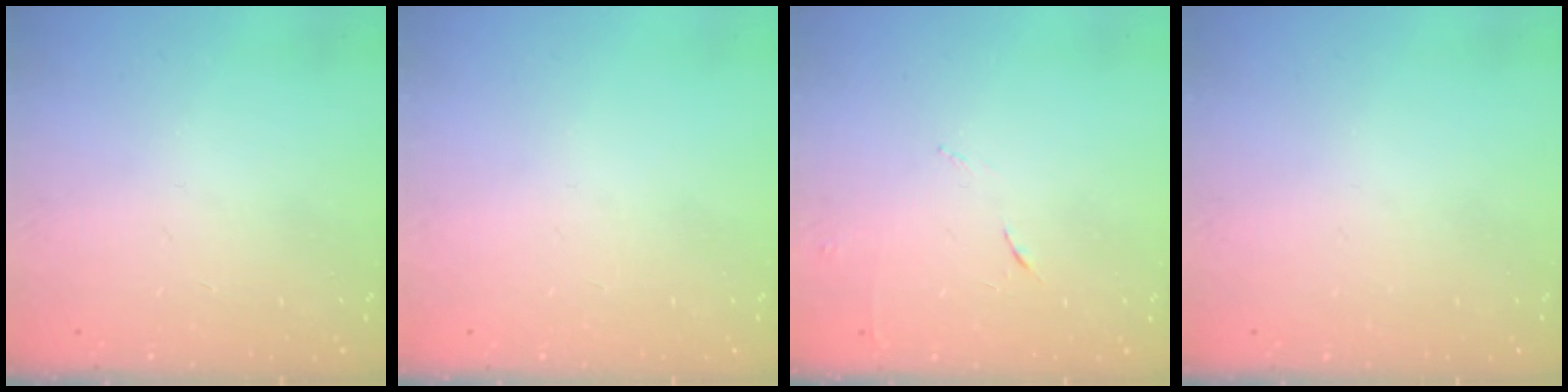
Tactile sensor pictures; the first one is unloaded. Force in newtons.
{"total": 0.0}
{"total": 4.8, "press": 4.7, "slide": 0.8}
{"total": 0.0}